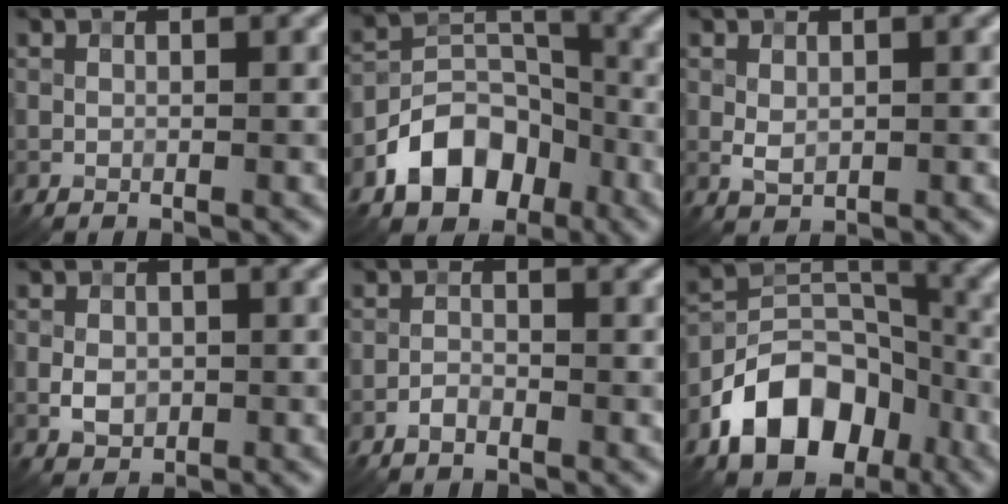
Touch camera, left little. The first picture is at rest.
{"total": 7.7, "force": [-4.3, 5.2, 3.8], "torque": [-0.049, -0.002, -0.086]}
{"total": 1.5, "force": [0.2, 1.1, 1.1], "torque": [-0.022, -0.001, 0.006]}
{"total": 2.2, "force": [-0.3, 1.7, 1.3], "torque": [-0.023, -0.002, -0.009]}
{"total": 1.2, "force": [-0.9, 0.5, 0.6], "torque": [-0.010, 0.003, -0.019]}
{"total": 10.3, "force": [-5.3, 6.7, 5.8], "torque": [-0.089, 0.004, -0.100]}